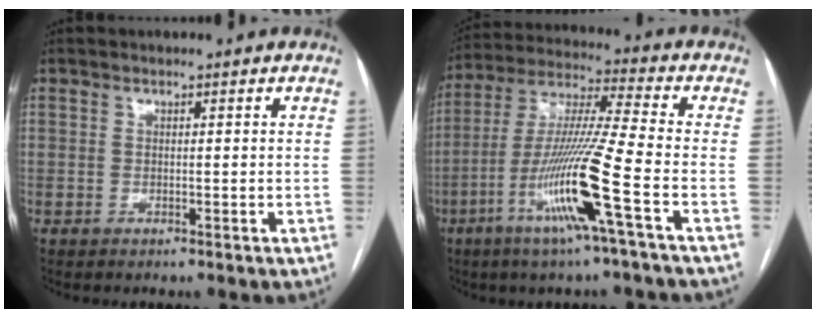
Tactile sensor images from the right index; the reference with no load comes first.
{"total": 15.5, "force": [-6.0, -1.5, 14.2], "torque": [-0.284, -0.016, -0.118]}